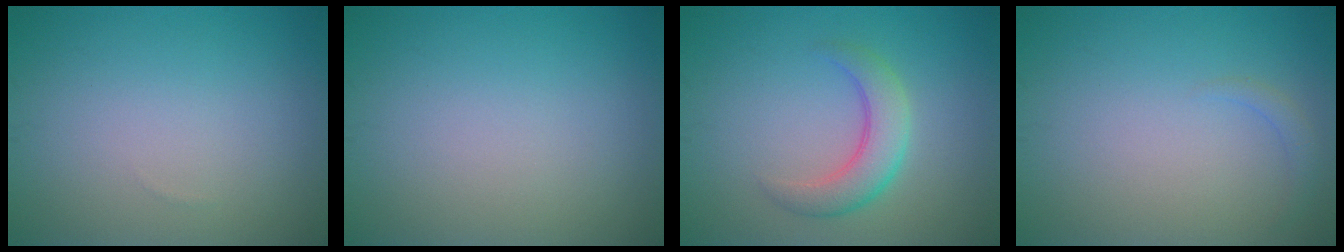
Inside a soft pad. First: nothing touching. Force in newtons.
{"total": 0.0}
{"total": 3.8, "press": 3.8, "slide": 0.4}
{"total": 1.0, "press": 1.0, "slide": 0.2}